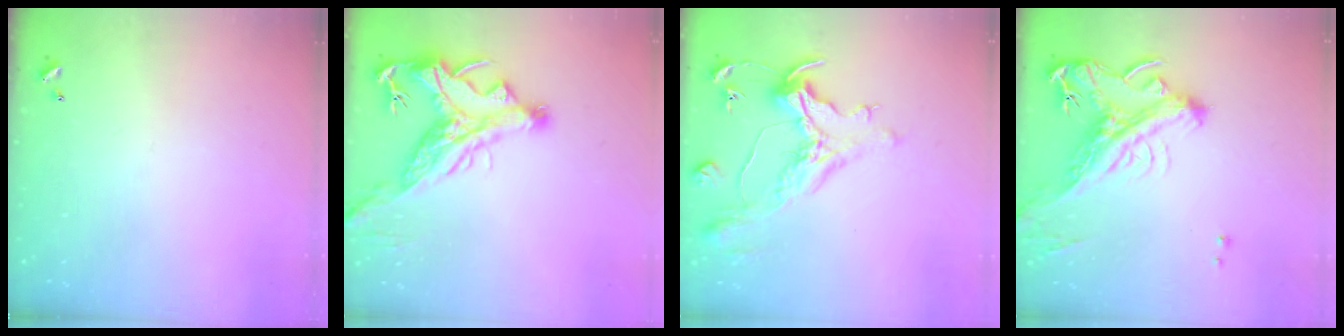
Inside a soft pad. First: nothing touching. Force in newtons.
{"total": 5.4, "press": 5.0, "slide": 1.9}
{"total": 1.5, "press": 0.8, "slide": 1.2}
{"total": 4.7, "press": 4.5, "slide": 1.3}